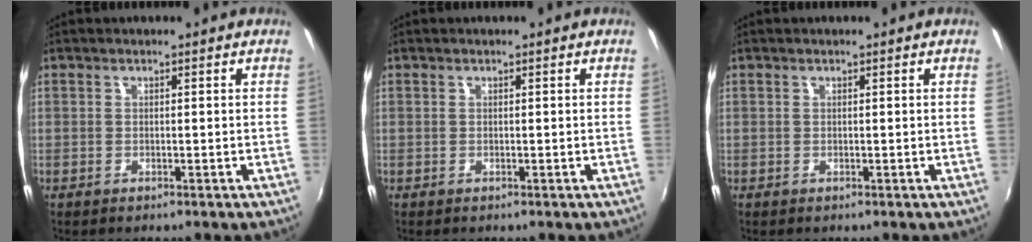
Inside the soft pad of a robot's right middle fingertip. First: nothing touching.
{"total": 0.0}
{"total": 0.0}